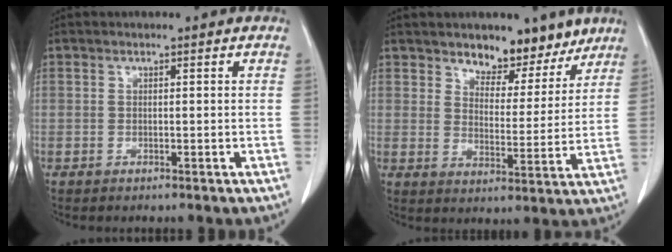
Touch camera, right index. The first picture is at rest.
{"total": 8.1, "force": [6.4, 3.8, 3.1], "torque": [-0.023, -0.008, 0.099]}